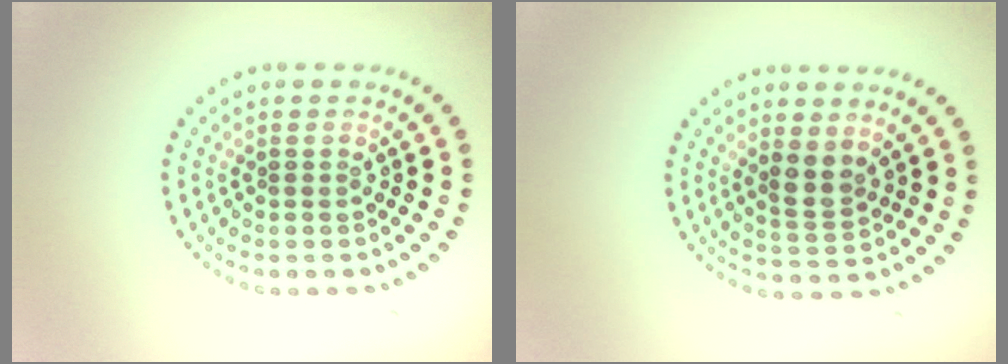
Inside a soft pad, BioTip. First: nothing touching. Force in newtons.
{"total": 2.1, "press": 1.8, "slide": 1.0}